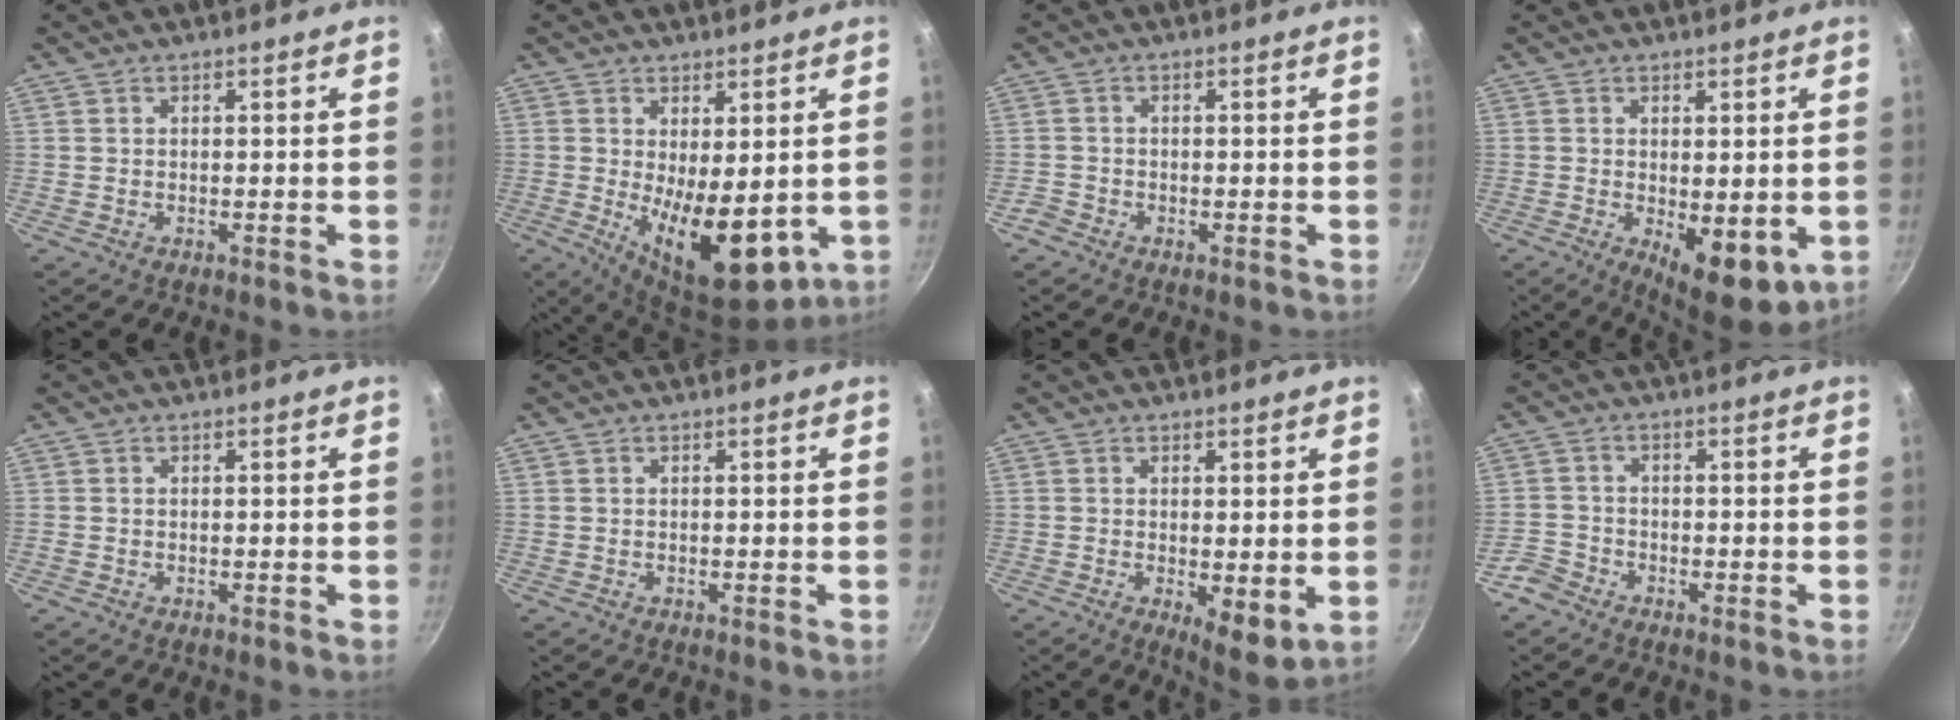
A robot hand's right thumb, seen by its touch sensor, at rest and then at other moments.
{"total": 13.9, "force": [-1.3, 6.4, 12.3], "torque": [-0.165, -0.025, -0.001]}
{"total": 1.7, "force": [-1.4, 1.1, 0.3], "torque": [-0.007, 0.006, -0.028]}
{"total": 9.6, "force": [-1.7, 4.1, 8.6], "torque": [-0.099, -0.012, -0.008]}
{"total": 0.0}
{"total": 0.0}
{"total": 6.5, "force": [-0.7, 2.4, 6.0], "torque": [-0.076, -0.021, -0.002]}
{"total": 3.5, "force": [-2.7, 2.2, 0.7], "torque": [-0.008, 0.029, -0.055]}